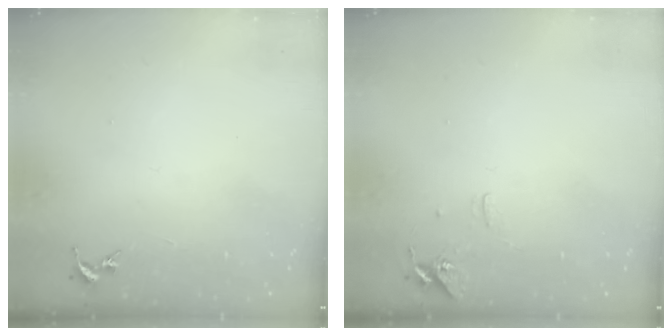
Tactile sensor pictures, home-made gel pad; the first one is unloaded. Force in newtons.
{"total": 7.4, "press": 7.4, "slide": 0.6}